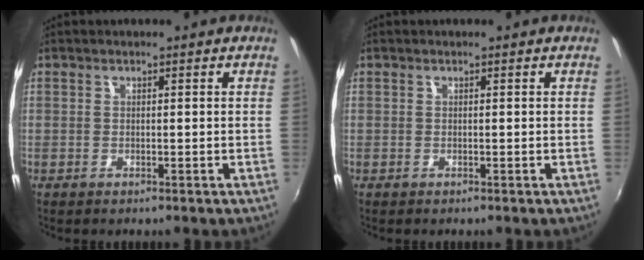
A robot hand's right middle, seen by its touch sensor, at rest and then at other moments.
{"total": 0.0}